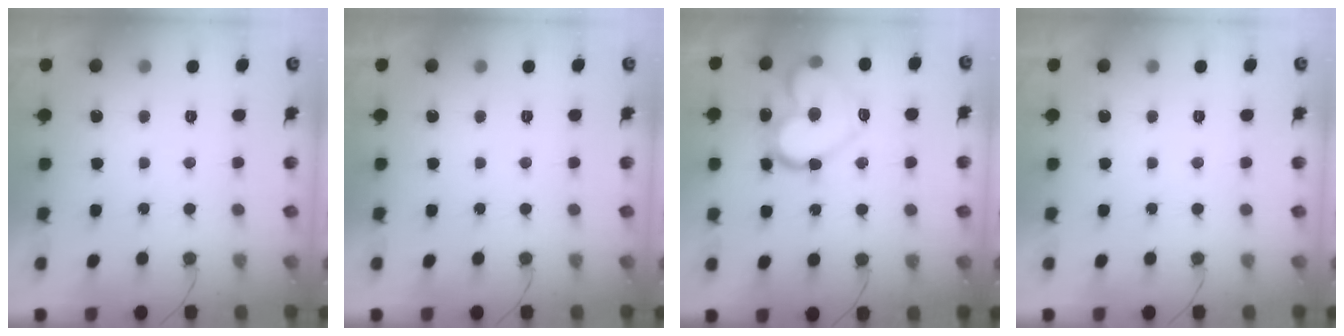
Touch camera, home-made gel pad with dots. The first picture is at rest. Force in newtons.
{"total": 0.0}
{"total": 19.4, "press": 19.4, "slide": 1.0}
{"total": 0.0}